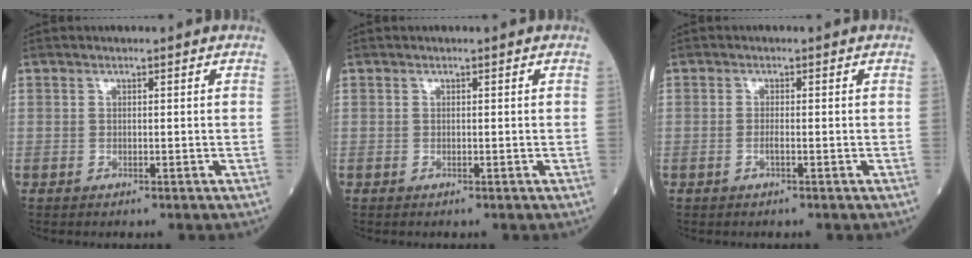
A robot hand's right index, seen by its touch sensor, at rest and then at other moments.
{"total": 0.0}
{"total": 0.9, "force": [-0.4, 0.0, 0.8], "torque": [-0.017, 0.001, -0.009]}